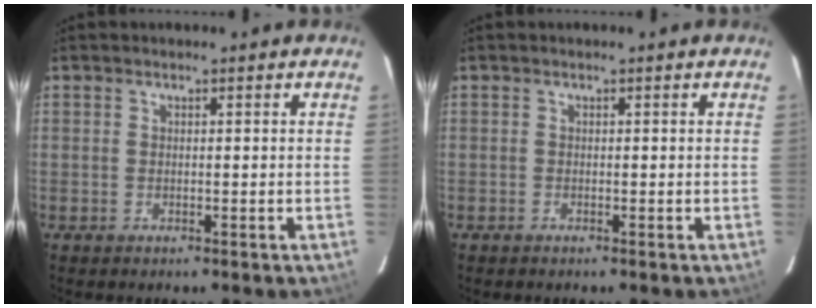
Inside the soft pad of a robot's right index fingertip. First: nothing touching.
{"total": 0.0}